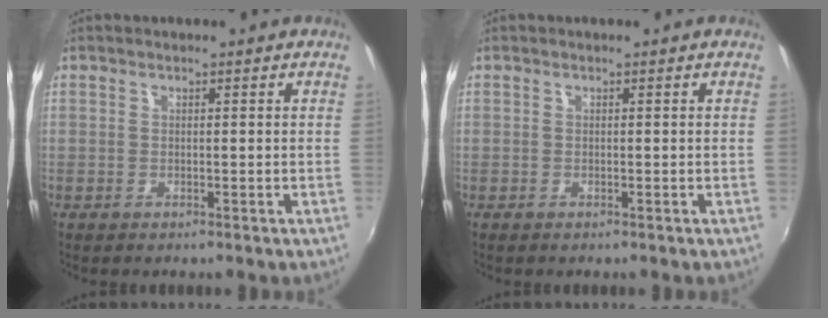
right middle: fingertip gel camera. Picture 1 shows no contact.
{"total": 0.0}